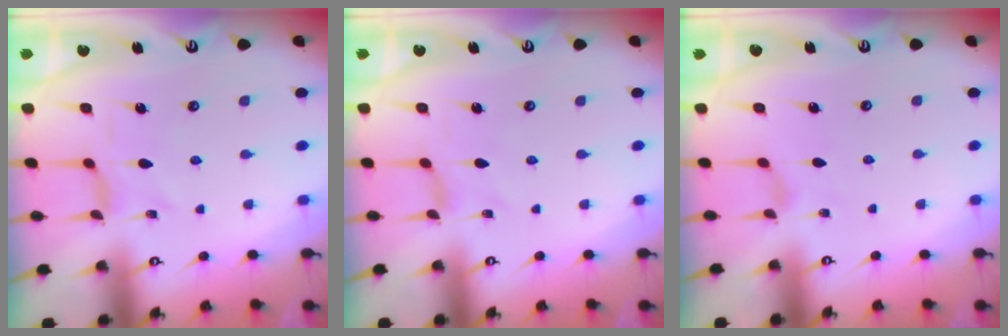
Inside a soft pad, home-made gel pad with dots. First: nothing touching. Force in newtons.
{"total": 0.0}
{"total": 0.8, "press": 0.8, "slide": 0.2}